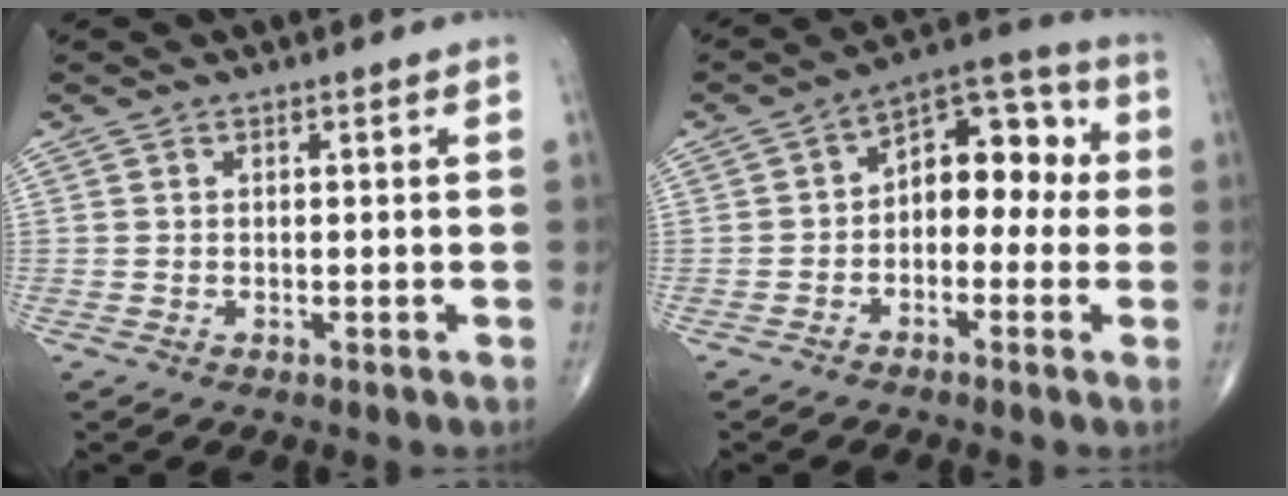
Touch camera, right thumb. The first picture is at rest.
{"total": 11.2, "force": [-0.1, 7.1, 8.7], "torque": [-0.083, 0.046, -0.019]}